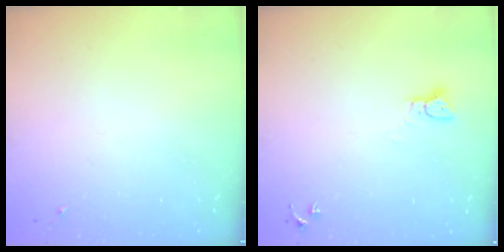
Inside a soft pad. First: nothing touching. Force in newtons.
{"total": 2.3, "press": 2.3, "slide": 0.2}